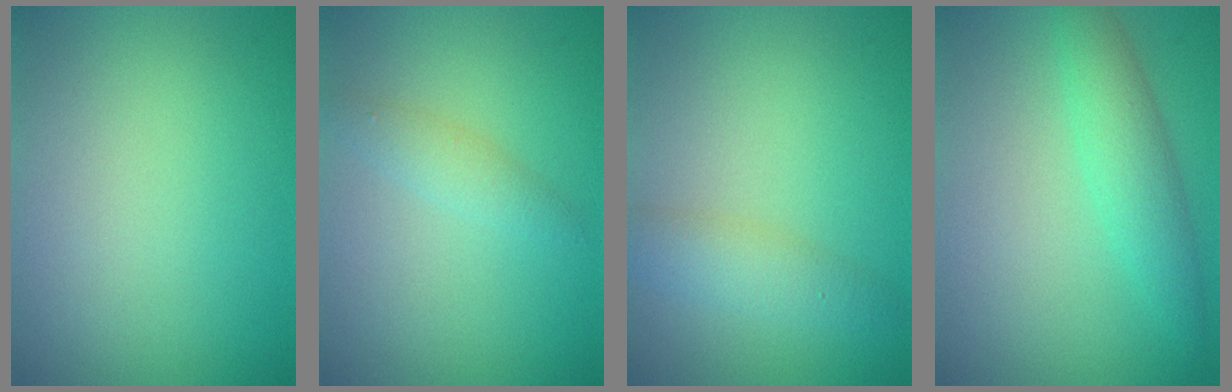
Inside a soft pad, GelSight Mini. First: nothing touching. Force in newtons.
{"total": 1.6, "press": 1.6, "slide": 0.1}
{"total": 2.7, "press": 2.7, "slide": 0.0}
{"total": 3.2, "press": 3.2, "slide": 0.1}